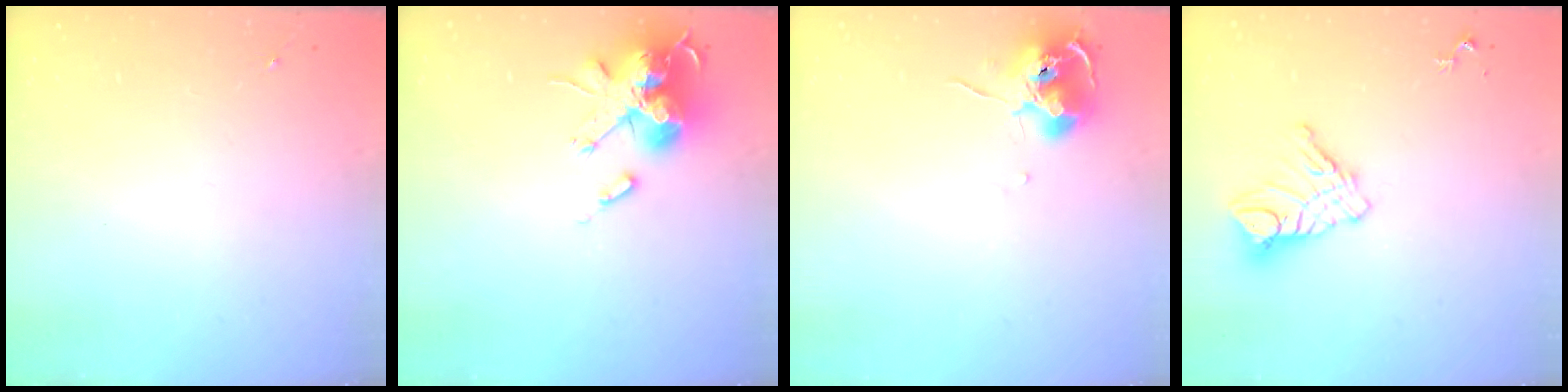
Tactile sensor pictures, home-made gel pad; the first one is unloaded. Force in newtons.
{"total": 19.6, "press": 19.6, "slide": 0.1}
{"total": 10.3, "press": 10.3, "slide": 0.9}
{"total": 11.5, "press": 11.4, "slide": 0.8}